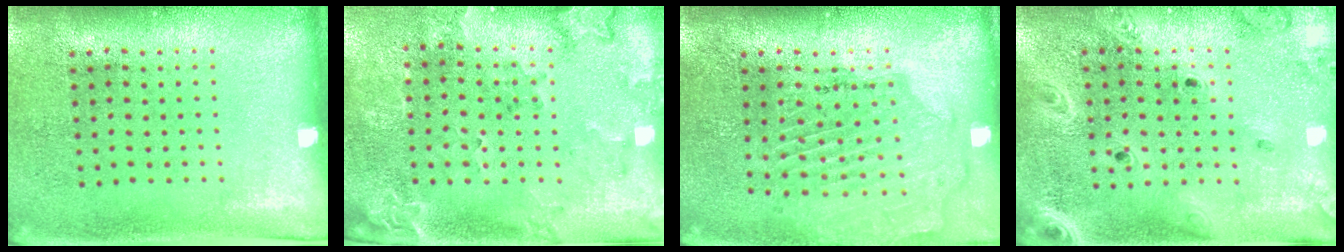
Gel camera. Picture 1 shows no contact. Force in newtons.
{"total": 1.9, "press": 1.7, "slide": 0.8}
{"total": 1.6, "press": 1.6, "slide": 0.3}
{"total": 2.4, "press": 2.1, "slide": 1.1}